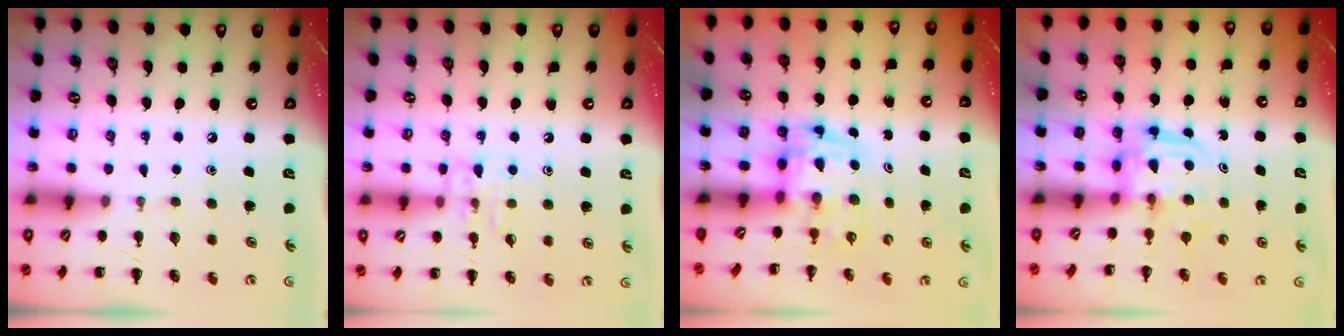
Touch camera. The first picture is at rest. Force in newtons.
{"total": 8.7, "press": 8.7, "slide": 0.4}
{"total": 3.4, "press": 3.4, "slide": 0.6}
{"total": 3.2, "press": 3.2, "slide": 0.2}